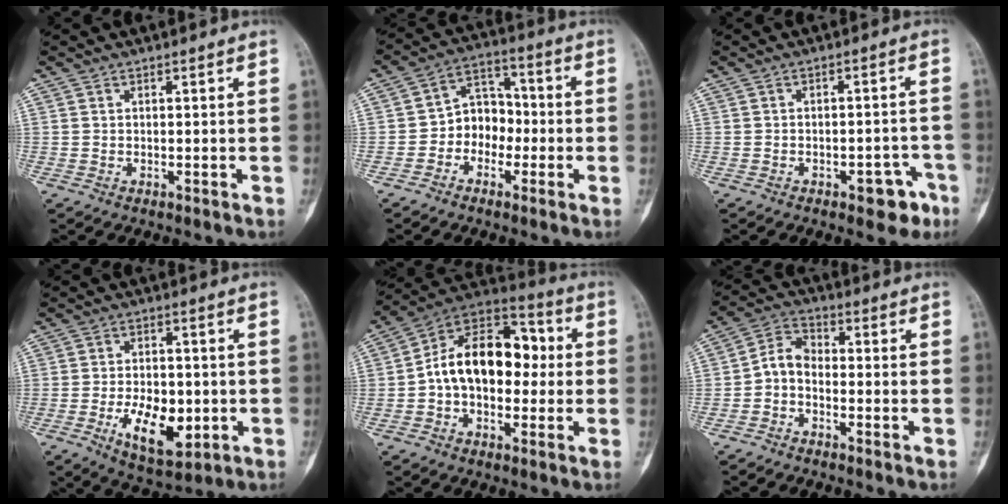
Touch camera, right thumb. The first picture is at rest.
{"total": 8.1, "force": [-2.0, 6.6, 4.3], "torque": [-0.027, 0.041, -0.051]}
{"total": 5.7, "force": [-3.2, 3.0, 3.6], "torque": [-0.017, 0.025, -0.037]}
{"total": 11.0, "force": [-2.9, 6.1, 8.7], "torque": [-0.114, -0.002, -0.037]}
{"total": 17.7, "force": [0.1, 11.7, 13.2], "torque": [-0.171, 0.048, -0.011]}
{"total": 5.2, "force": [-1.7, 3.6, 3.4], "torque": [-0.048, 0.023, -0.050]}